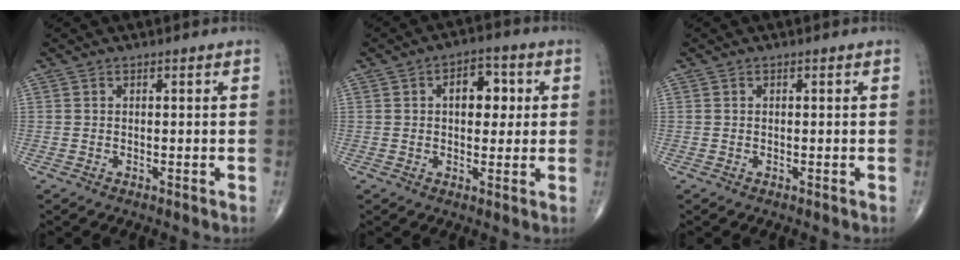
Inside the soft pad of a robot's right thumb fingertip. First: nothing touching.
{"total": 7.4, "force": [1.5, 4.5, 5.7], "torque": [-0.048, 0.006, 0.017]}
{"total": 0.0}